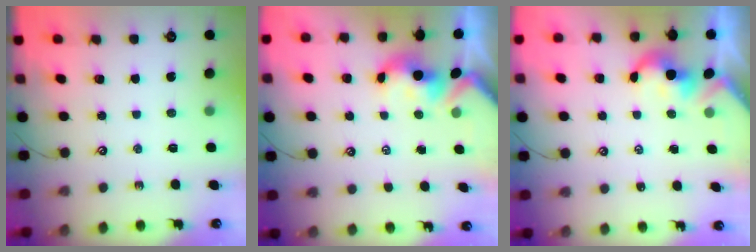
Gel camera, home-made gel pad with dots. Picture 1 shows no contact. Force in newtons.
{"total": 1.7, "press": 1.5, "slide": 0.7}
{"total": 2.2, "press": 2.2, "slide": 0.4}